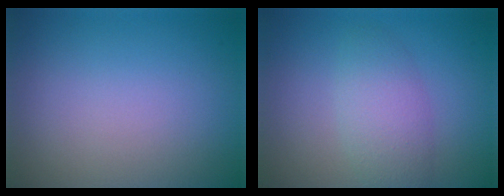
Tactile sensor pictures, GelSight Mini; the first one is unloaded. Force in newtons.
{"total": 3.3, "press": 3.3, "slide": 0.1}